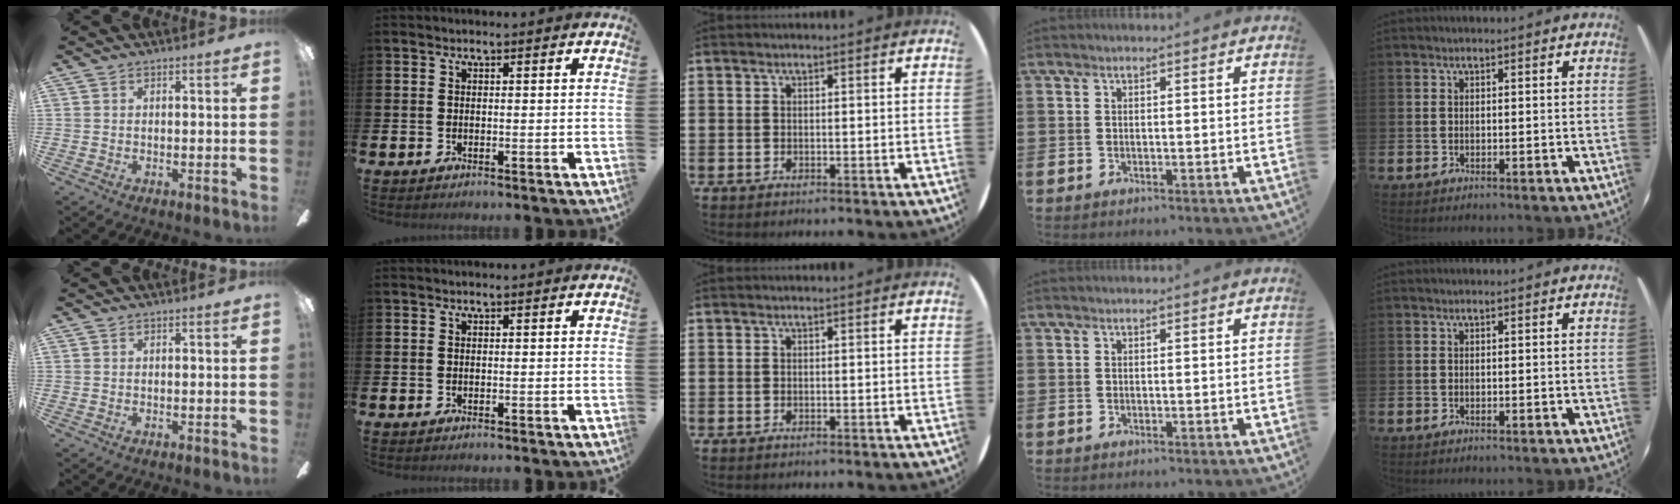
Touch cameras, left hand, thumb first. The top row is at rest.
{}